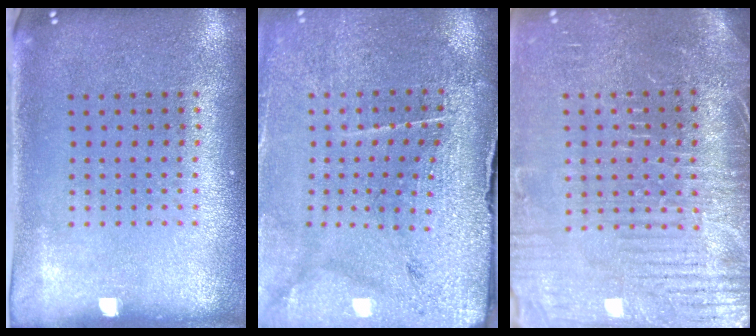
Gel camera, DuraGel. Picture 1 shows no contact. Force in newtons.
{"total": 3.4, "press": 3.3, "slide": 0.7}
{"total": 4.1, "press": 3.9, "slide": 1.4}